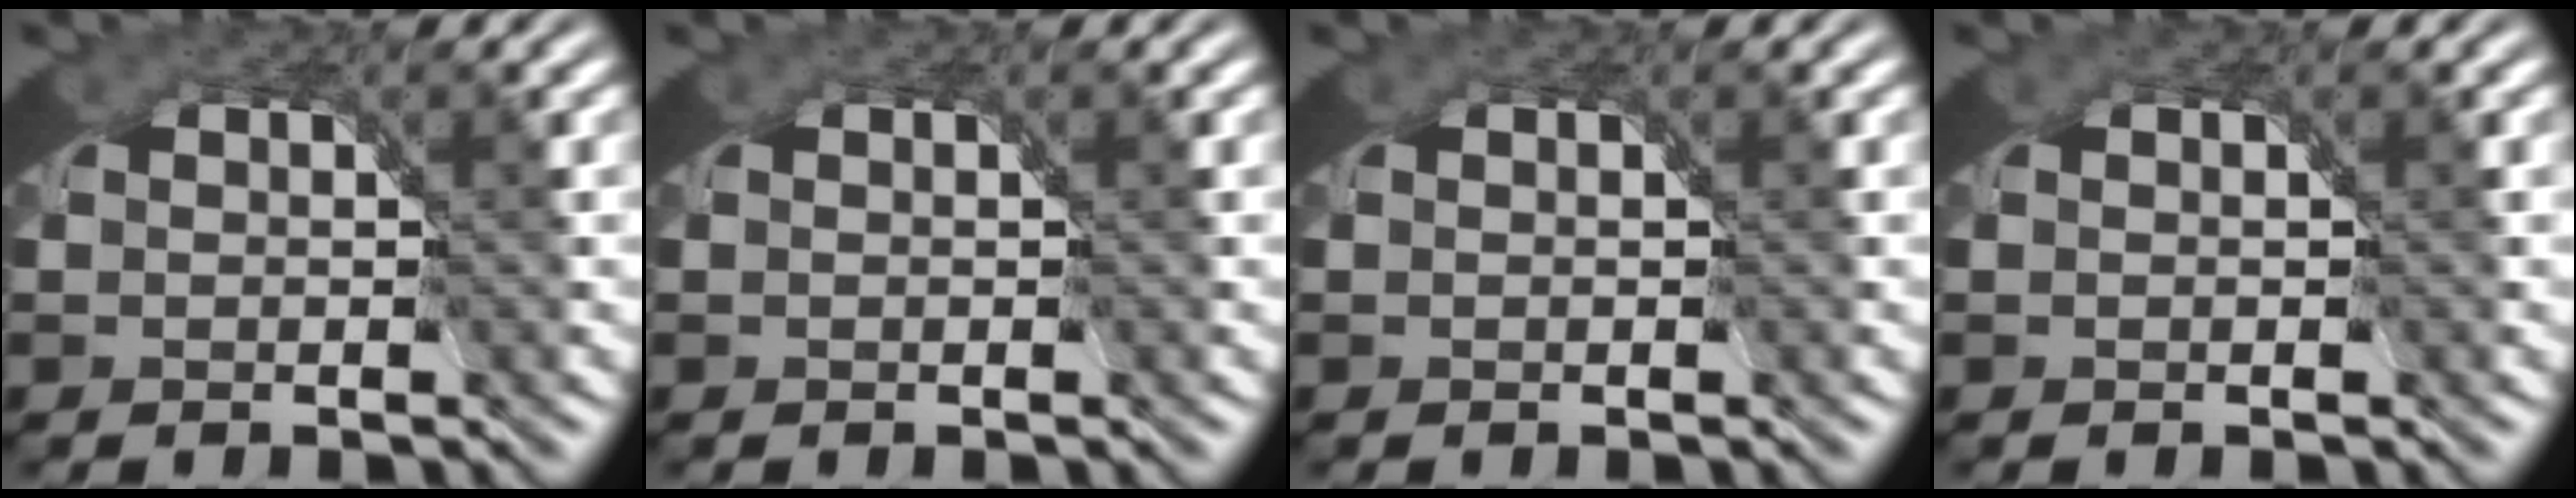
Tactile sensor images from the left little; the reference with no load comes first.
{"total": 0.0}
{"total": 0.0}
{"total": 0.0}